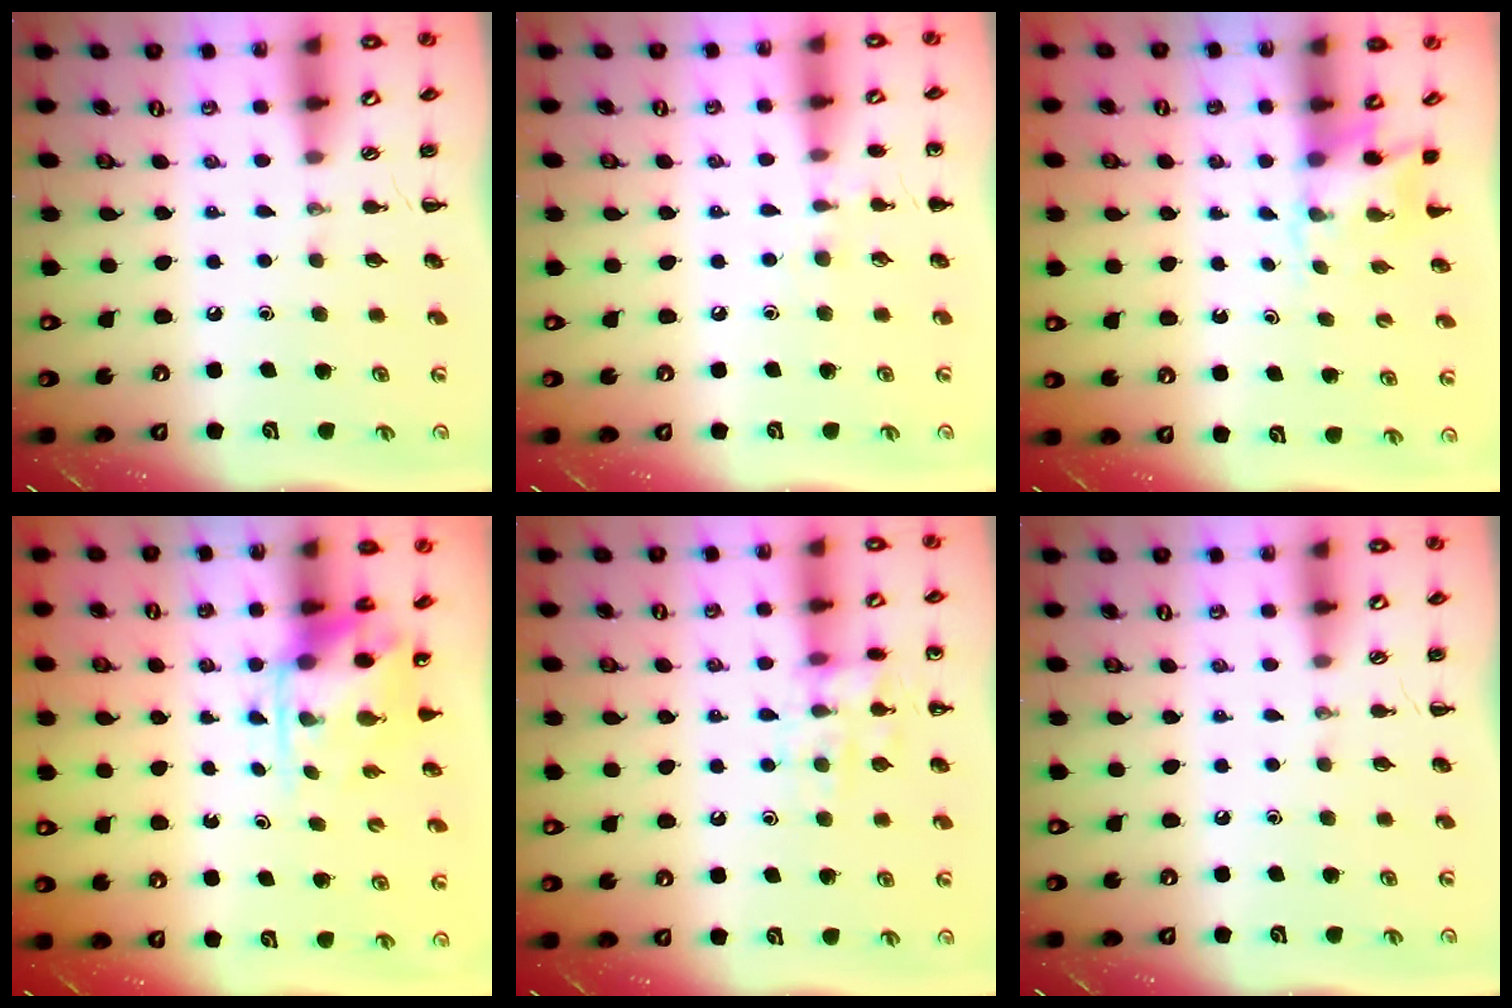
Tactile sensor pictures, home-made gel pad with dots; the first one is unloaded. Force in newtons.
{"total": 5.9, "press": 5.6, "slide": 1.9}
{"total": 2.5, "press": 2.3, "slide": 1.0}
{"total": 4.5, "press": 4.4, "slide": 1.0}
{"total": 11.8, "press": 11.8, "slide": 0.6}
{"total": 0.0}